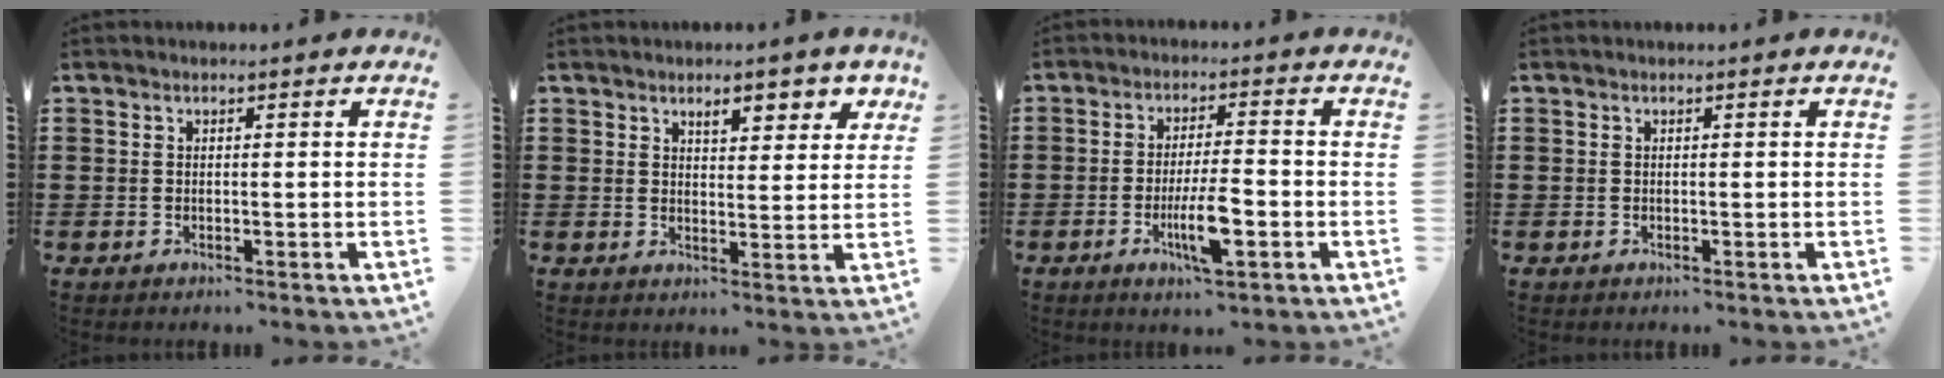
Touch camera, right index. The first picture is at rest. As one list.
[{"total": 4.2, "force": [2.9, 1.9, 2.5], "torque": [-0.034, -0.001, 0.044]}, {"total": 7.2, "force": [-2.5, 1.5, 6.5], "torque": [-0.133, -0.012, -0.047]}, {"total": 0.0}]